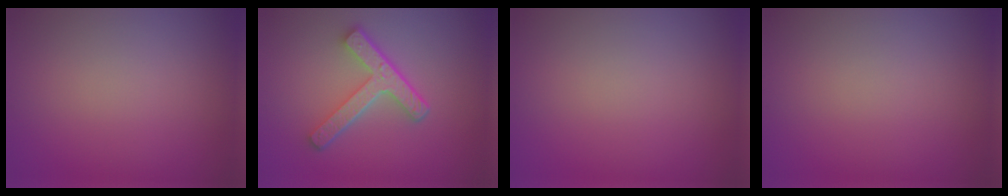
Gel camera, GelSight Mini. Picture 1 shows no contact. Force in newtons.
{"total": 4.7, "press": 3.6, "slide": 3.0}
{"total": 0.0}
{"total": 0.0}